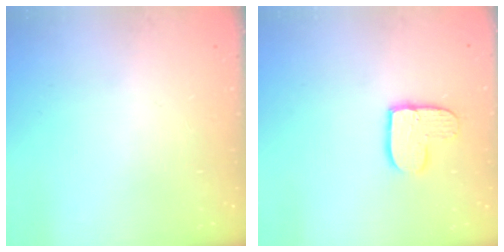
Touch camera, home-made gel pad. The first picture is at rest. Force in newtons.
{"total": 9.4, "press": 9.3, "slide": 0.7}